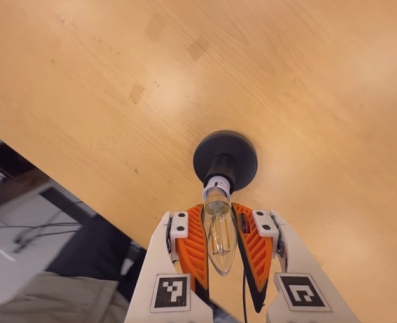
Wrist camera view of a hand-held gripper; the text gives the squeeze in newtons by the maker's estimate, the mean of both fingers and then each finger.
{"total": 18.1, "left": 18.8, "right": 17.4}